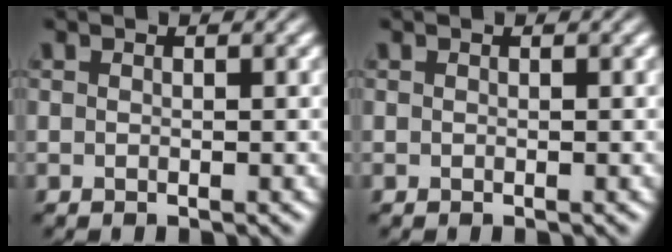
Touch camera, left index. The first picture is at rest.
{"total": 0.0}